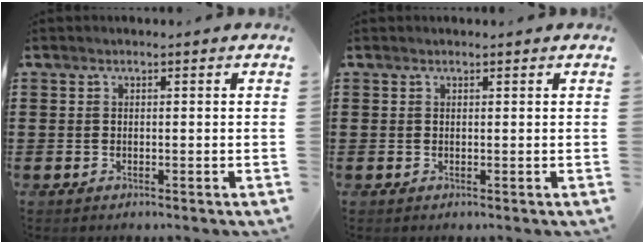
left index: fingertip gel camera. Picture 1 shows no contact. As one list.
[{"total": 0.0}]